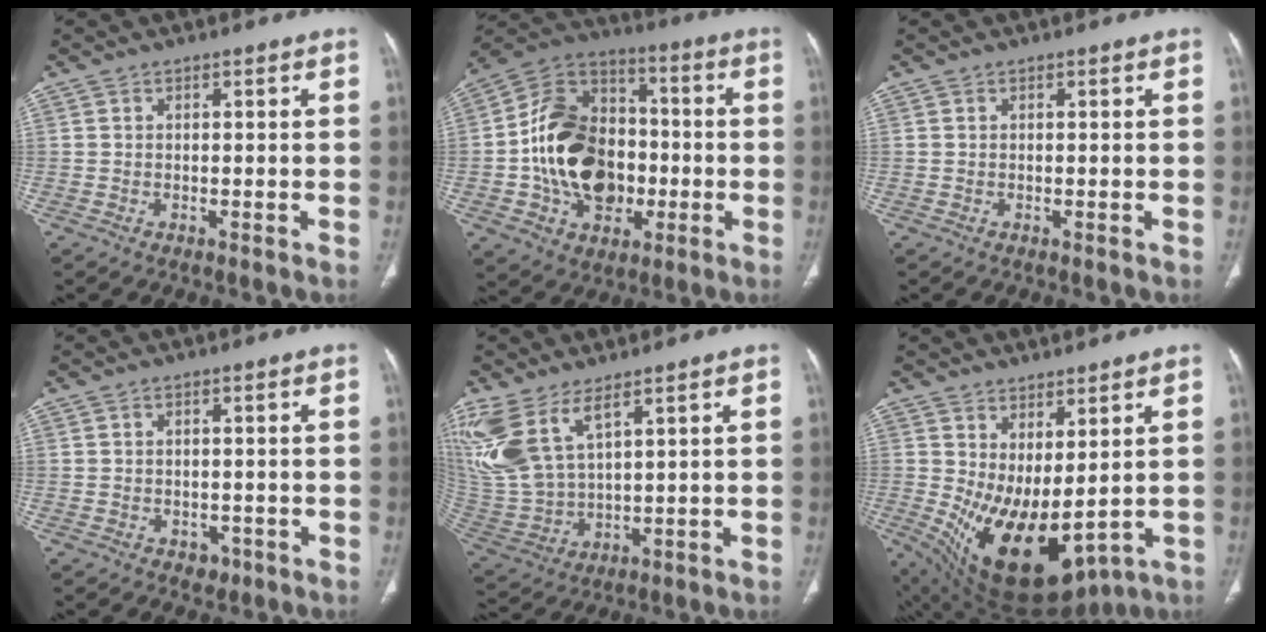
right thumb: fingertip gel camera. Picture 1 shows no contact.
{"total": 22.2, "force": [-2.9, 16.2, 14.9], "torque": [-0.219, 0.032, -0.044]}
{"total": 0.0}
{"total": 2.4, "force": [-1.1, 1.9, 1.0], "torque": [-0.004, 0.005, -0.008]}
{"total": 14.2, "force": [8.0, 6.3, 9.9], "torque": [-0.225, -0.027, 0.185]}
{"total": 16.1, "force": [-0.3, 7.7, 14.2], "torque": [-0.240, -0.026, 0.034]}